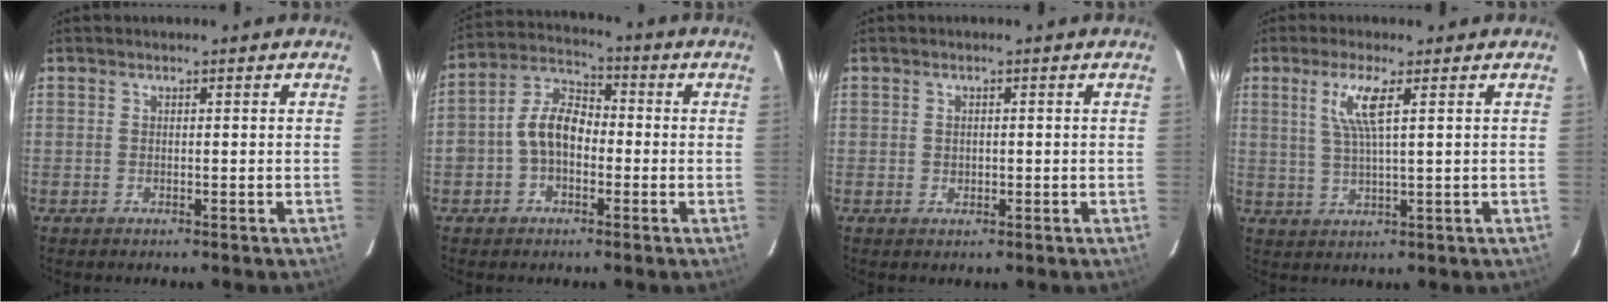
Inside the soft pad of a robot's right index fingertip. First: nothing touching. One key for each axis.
{"total": 8.4, "fx": -1.8, "fy": 5.8, "fz": 5.8, "tx": -0.116, "ty": 0.028, "tz": -0.032}
{"total": 1.2, "fx": 0.0, "fy": 1.1, "fz": 0.5, "tx": -0.004, "ty": 0.002, "tz": 0.001}
{"total": 5.8, "fx": 2.1, "fy": -0.2, "fz": 5.4, "tx": -0.104, "ty": -0.002, "tz": 0.046}